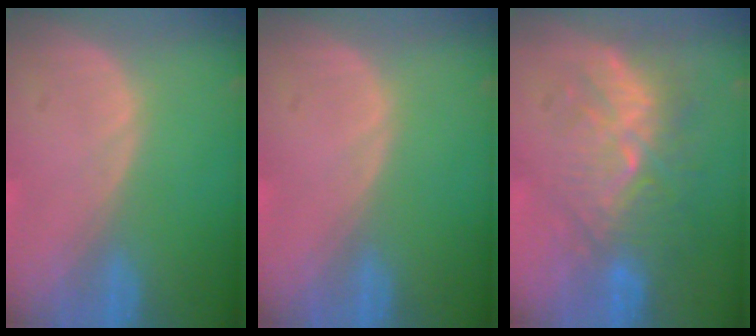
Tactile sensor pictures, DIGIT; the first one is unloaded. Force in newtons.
{"total": 0.0}
{"total": 9.3, "press": 8.6, "slide": 3.4}